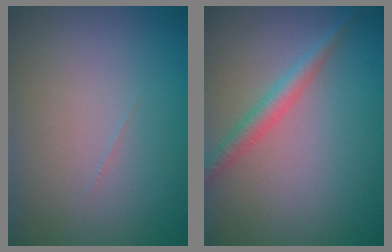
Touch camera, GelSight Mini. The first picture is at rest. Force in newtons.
{"total": 2.3, "press": 2.3, "slide": 0.1}